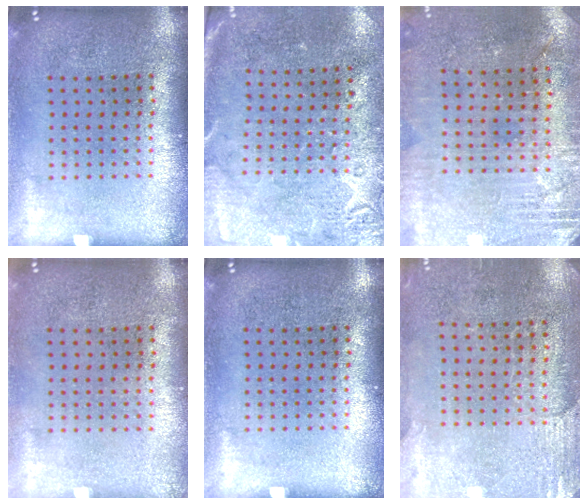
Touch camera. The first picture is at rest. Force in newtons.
{"total": 2.7, "press": 2.3, "slide": 1.5}
{"total": 2.9, "press": 2.8, "slide": 0.9}
{"total": 0.0}
{"total": 0.0}
{"total": 2.6, "press": 2.4, "slide": 1.1}